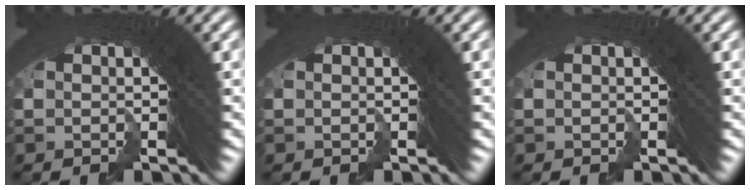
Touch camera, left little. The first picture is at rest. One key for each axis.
{"total": 0.0}
{"total": 0.0}